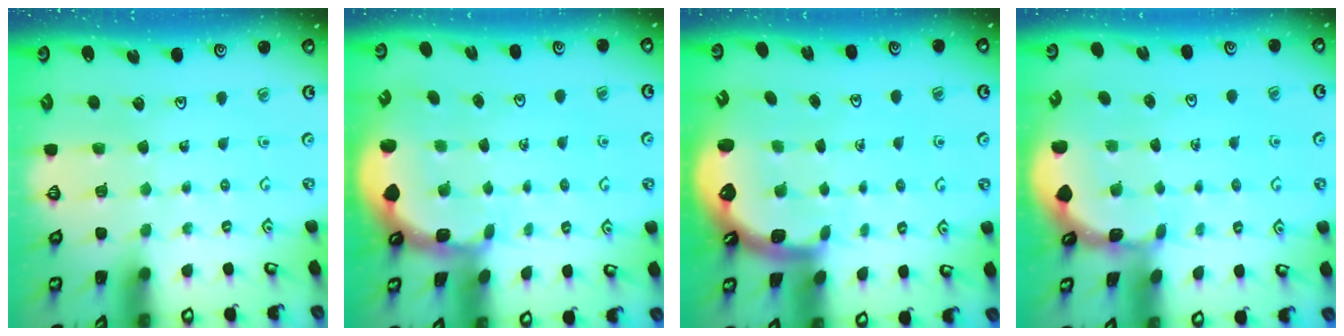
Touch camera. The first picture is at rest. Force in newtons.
{"total": 1.6, "press": 1.4, "slide": 0.7}
{"total": 1.4, "press": 1.3, "slide": 0.6}
{"total": 1.0, "press": 1.0, "slide": 0.2}